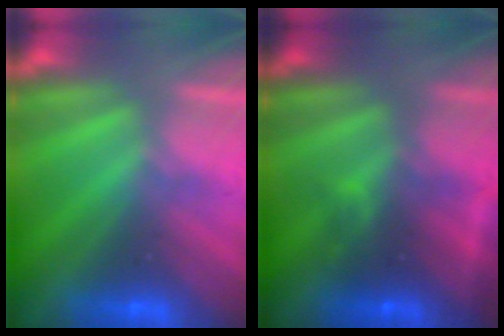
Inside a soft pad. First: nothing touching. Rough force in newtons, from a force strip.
{"total": 2.6}